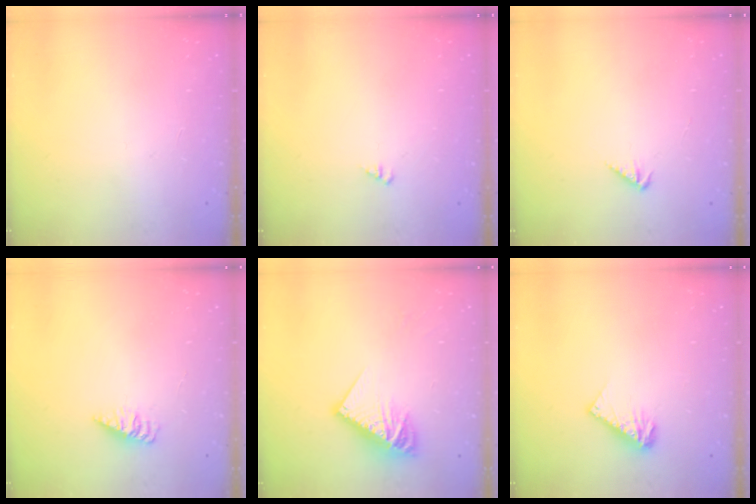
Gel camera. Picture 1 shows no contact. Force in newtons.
{"total": 1.3, "press": 1.3, "slide": 0.3}
{"total": 2.1, "press": 2.1, "slide": 0.2}
{"total": 3.0, "press": 3.0, "slide": 0.2}
{"total": 12.2, "press": 12.1, "slide": 1.0}
{"total": 6.6, "press": 6.5, "slide": 0.5}